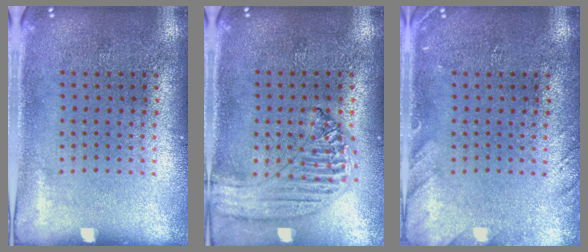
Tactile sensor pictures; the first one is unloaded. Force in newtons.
{"total": 1.2, "press": 1.2, "slide": 0.1}
{"total": 1.6, "press": 1.6, "slide": 0.2}